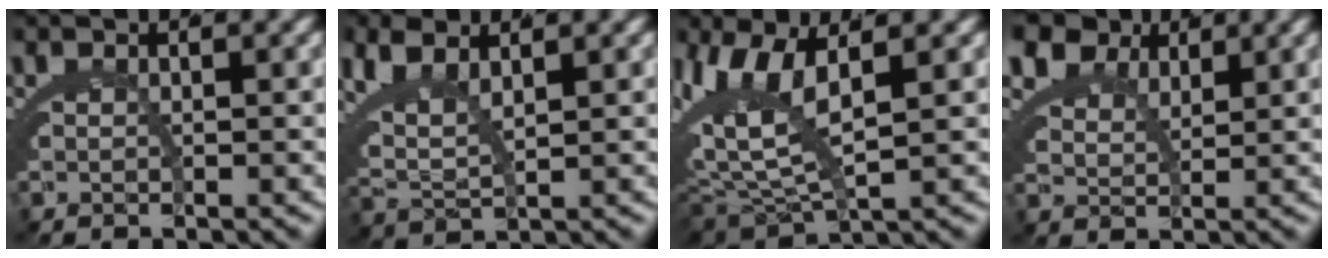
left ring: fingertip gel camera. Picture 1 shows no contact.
{"total": 6.0, "force": [2.5, 4.0, 3.8], "torque": [-0.101, -0.006, 0.046]}
{"total": 8.3, "force": [2.2, 4.5, 6.6], "torque": [-0.151, -0.002, 0.044]}
{"total": 6.9, "force": [4.1, 4.5, 3.4], "torque": [-0.074, -0.004, 0.071]}